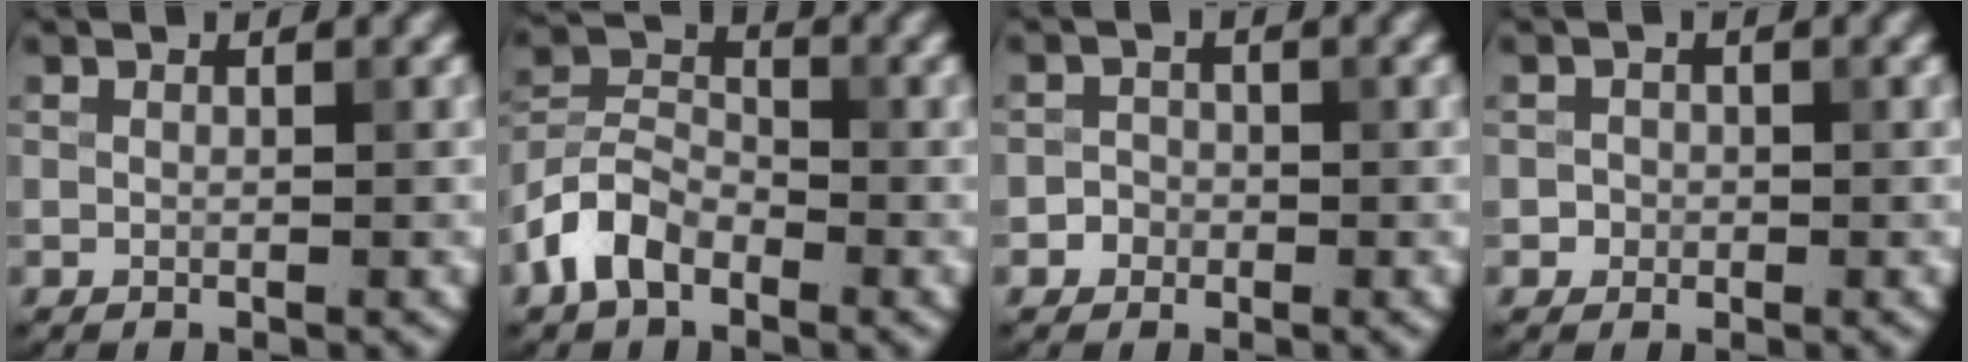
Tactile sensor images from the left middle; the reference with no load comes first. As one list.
[{"total": 5.1, "force": [-3.0, 3.1, 2.7], "torque": [-0.058, 0.007, -0.069]}, {"total": 1.3, "force": [-0.6, 1.2, 0.1], "torque": [0.013, 0.003, -0.015]}, {"total": 1.1, "force": [-0.3, 1.0, 0.0], "torque": [0.015, -0.001, -0.009]}]